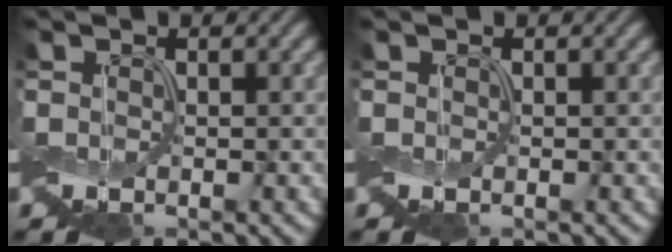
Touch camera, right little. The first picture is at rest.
{"total": 0.0}